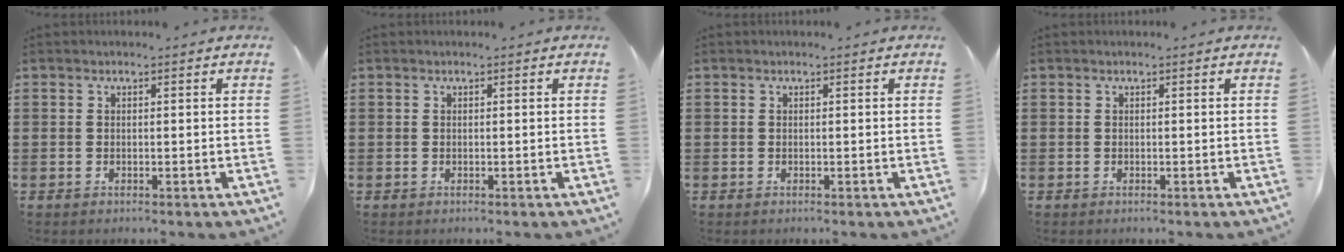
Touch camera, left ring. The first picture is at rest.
{"total": 0.0}
{"total": 0.0}
{"total": 0.0}